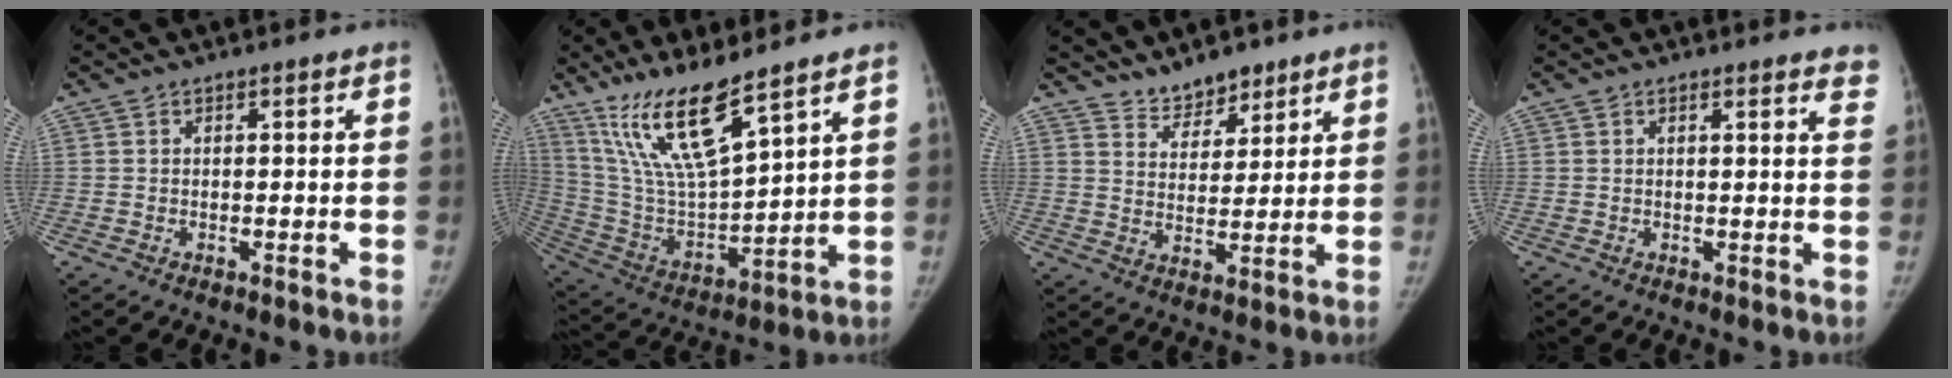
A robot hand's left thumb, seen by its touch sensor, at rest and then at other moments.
{"total": 16.3, "force": [11.4, 3.1, 11.3], "torque": [-0.203, -0.065, 0.236]}
{"total": 6.3, "force": [5.5, 2.7, 1.7], "torque": [-0.003, -0.041, 0.101]}
{"total": 5.3, "force": [4.6, 1.0, 2.5], "torque": [-0.007, -0.014, 0.033]}